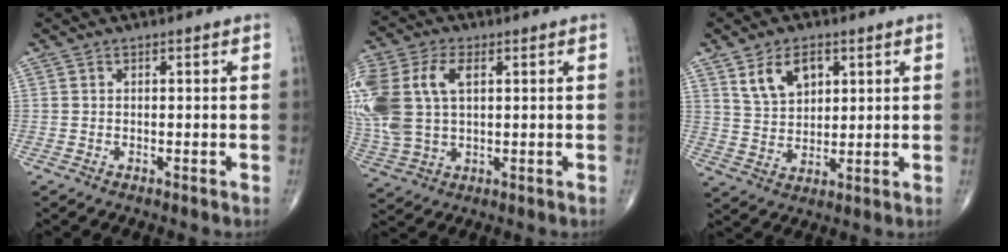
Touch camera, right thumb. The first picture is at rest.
{"total": 18.2, "force": [3.8, 11.3, 13.8], "torque": [-0.349, 0.015, 0.077]}
{"total": 8.1, "force": [3.8, 5.0, 5.0], "torque": [-0.071, -0.019, 0.077]}